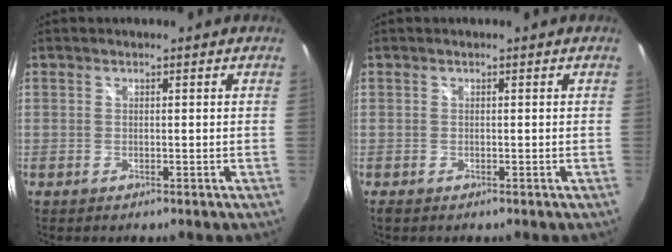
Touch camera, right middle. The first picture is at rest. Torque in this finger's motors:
{"motor_torque": [0.65, -0.59, 0.07, 0.06]}